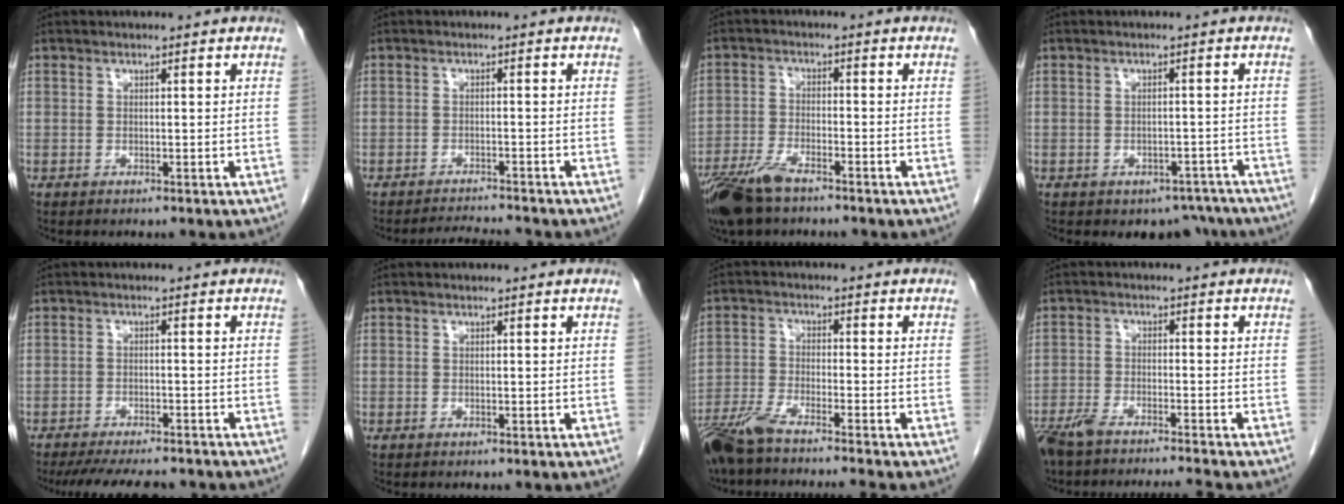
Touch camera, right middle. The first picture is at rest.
{"total": 3.5, "force": [-3.5, -0.7, 0.2], "torque": [-0.008, -0.012, -0.055]}
{"total": 8.1, "force": [-6.4, 2.0, 4.6], "torque": [-0.096, -0.019, -0.121]}
{"total": 5.6, "force": [-4.5, 3.3, 0.8], "torque": [0.013, 0.011, -0.054]}
{"total": 11.5, "force": [-10.2, 2.5, 4.7], "torque": [-0.072, -0.007, -0.136]}
{"total": 0.0}
{"total": 9.7, "force": [-8.3, -0.7, 4.9], "torque": [-0.082, -0.027, -0.145]}
{"total": 9.2, "force": [-8.3, -0.3, 4.0], "torque": [-0.063, -0.009, -0.137]}